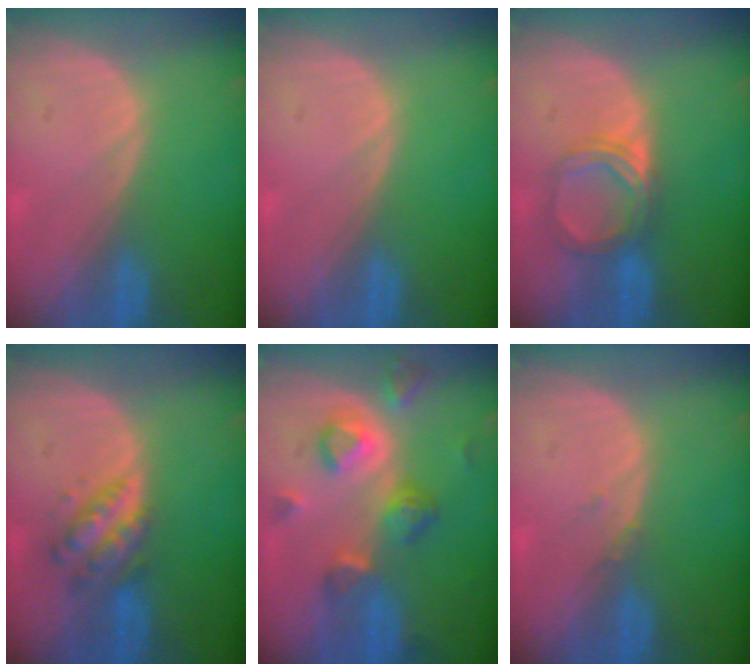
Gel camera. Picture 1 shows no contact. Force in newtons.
{"total": 0.0}
{"total": 5.3, "press": 5.0, "slide": 1.8}
{"total": 5.2, "press": 5.2, "slide": 0.1}
{"total": 8.1, "press": 7.2, "slide": 3.7}
{"total": 0.7, "press": 0.7, "slide": 0.3}